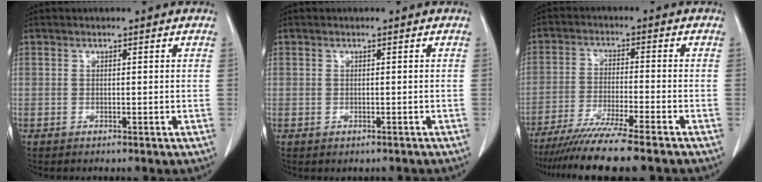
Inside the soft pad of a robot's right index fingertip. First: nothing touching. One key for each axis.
{"total": 1.2, "fx": -0.7, "fy": 0.9, "fz": 0.1, "tx": -0.004, "ty": 0.003, "tz": -0.007}
{"total": 12.6, "fx": -10.4, "fy": -0.7, "fz": 7.0, "tx": -0.100, "ty": -0.035, "tz": -0.163}